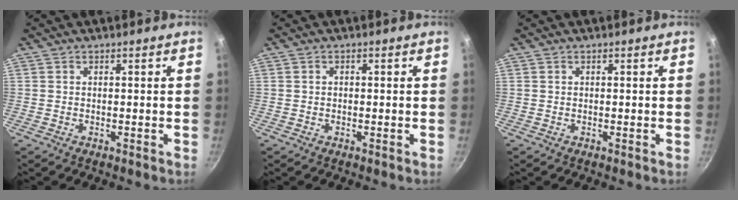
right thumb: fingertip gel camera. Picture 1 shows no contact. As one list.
[{"total": 0.6, "force": [-0.1, 0.5, 0.2], "torque": [-0.003, 0.005, -0.001]}, {"total": 0.0}]